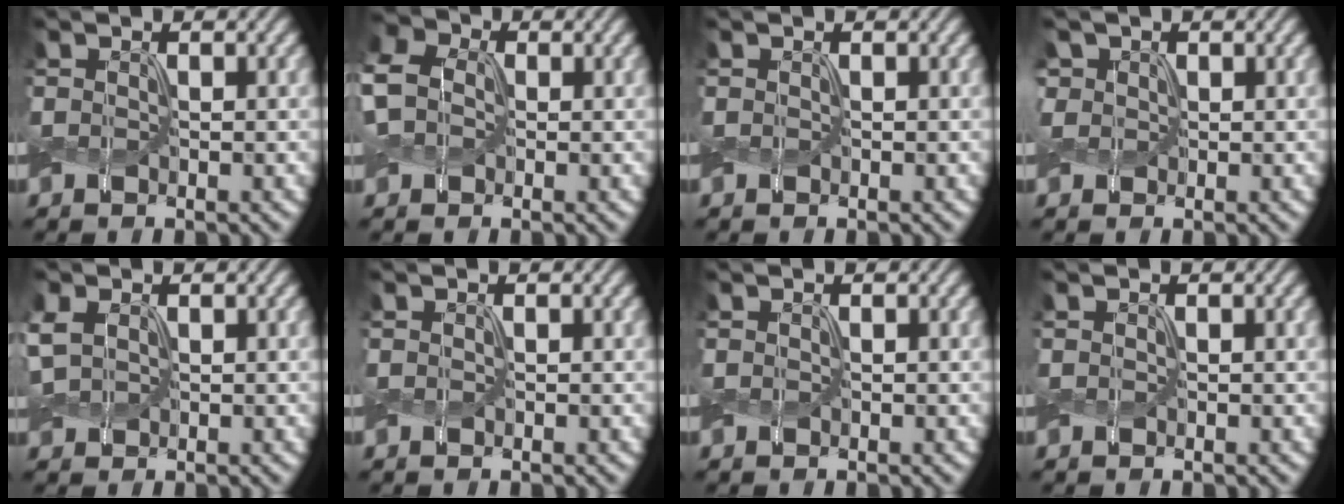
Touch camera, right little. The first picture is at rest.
{"total": 6.6, "force": [0.6, 5.2, 4.0], "torque": [-0.107, 0.022, -0.010]}
{"total": 0.0}
{"total": 1.5, "force": [0.7, 1.3, 0.4], "torque": [-0.015, 0.001, 0.011]}
{"total": 2.5, "force": [0.6, 1.8, 1.6], "torque": [-0.048, 0.006, 0.011]}
{"total": 0.0}
{"total": 0.0}
{"total": 0.0}